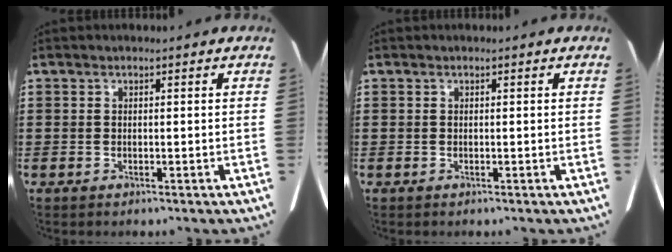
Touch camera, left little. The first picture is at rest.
{"total": 0.0}